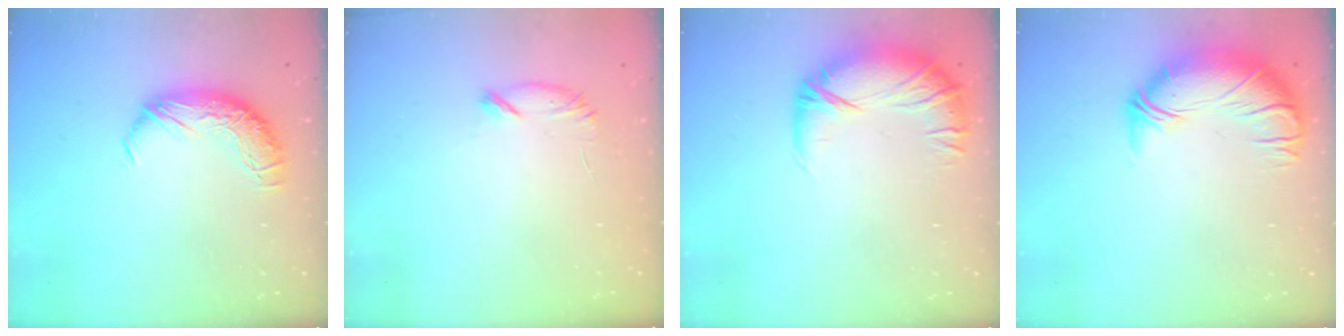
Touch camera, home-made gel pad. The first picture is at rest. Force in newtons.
{"total": 7.1, "press": 6.9, "slide": 1.3}
{"total": 3.1, "press": 2.0, "slide": 2.4}
{"total": 2.7, "press": 0.3, "slide": 2.7}